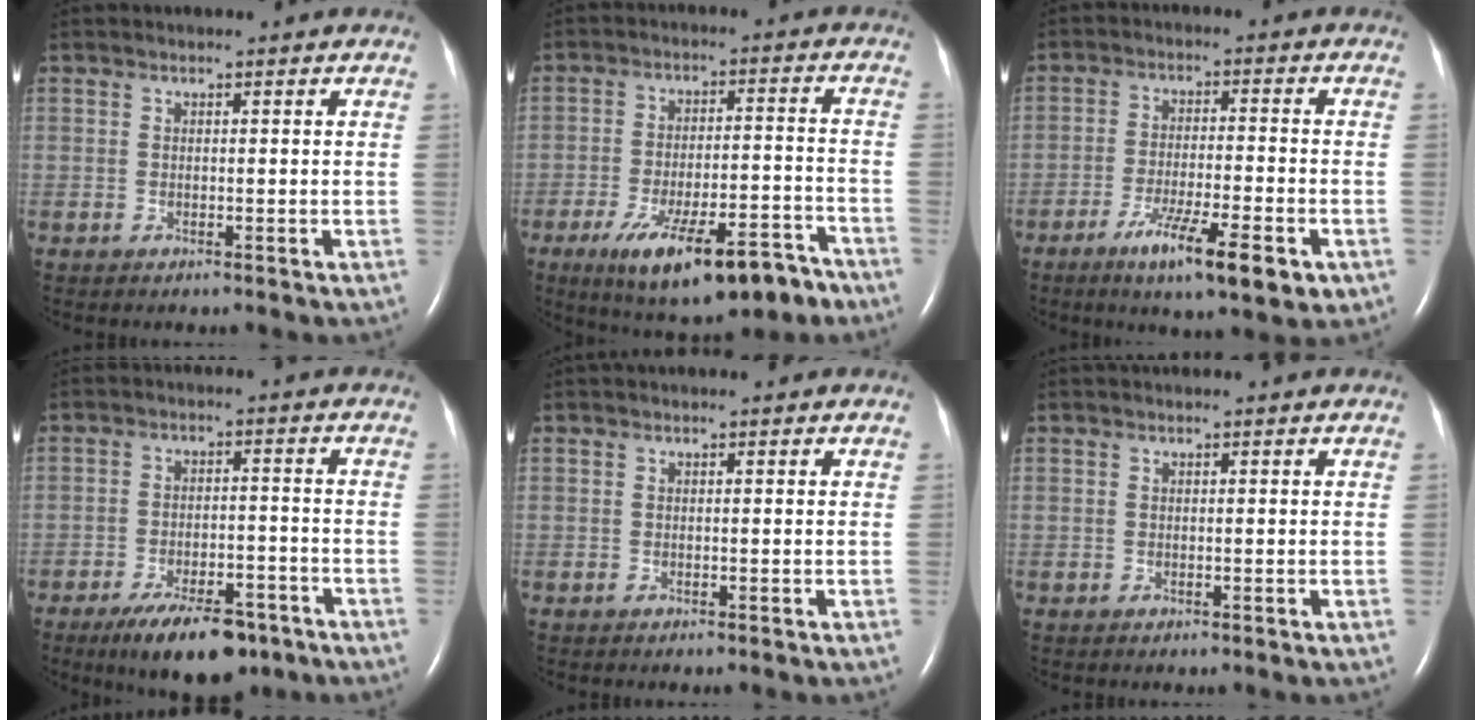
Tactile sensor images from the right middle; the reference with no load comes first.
{"total": 15.8, "force": [-10.3, 4.5, 11.1], "torque": [-0.152, -0.001, -0.154]}
{"total": 10.6, "force": [-5.5, 1.5, 8.9], "torque": [-0.148, -0.019, -0.085]}
{"total": 11.2, "force": [-7.9, 4.1, 6.9], "torque": [-0.108, -0.006, -0.122]}
{"total": 0.0}
{"total": 0.0}